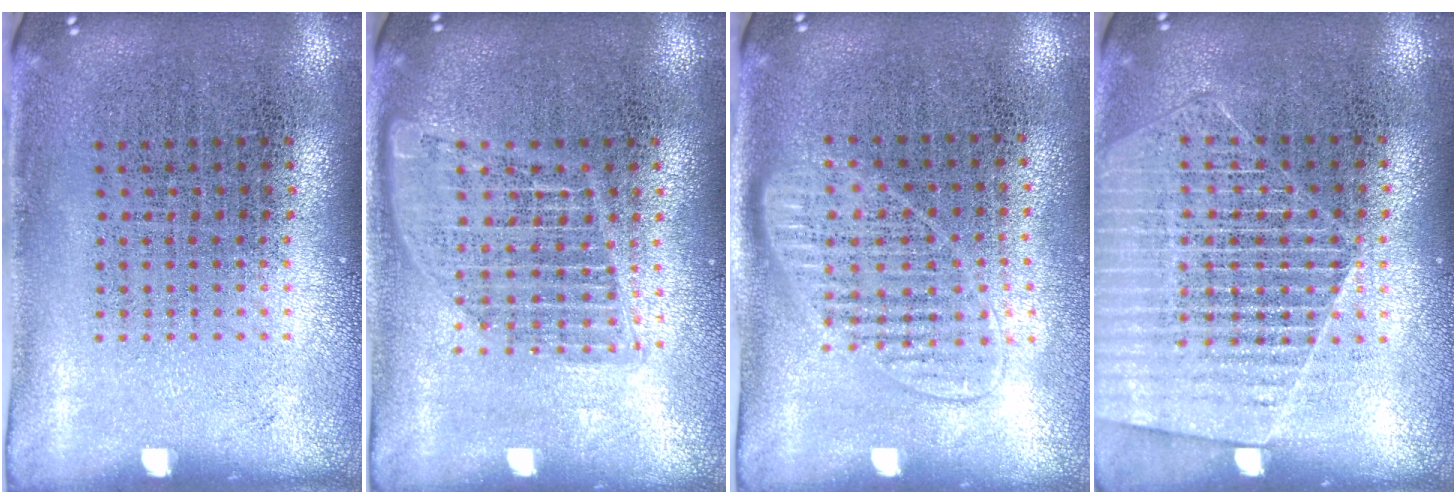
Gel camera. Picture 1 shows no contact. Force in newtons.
{"total": 1.5, "press": 1.4, "slide": 0.7}
{"total": 1.4, "press": 1.3, "slide": 0.6}
{"total": 1.6, "press": 1.4, "slide": 0.7}